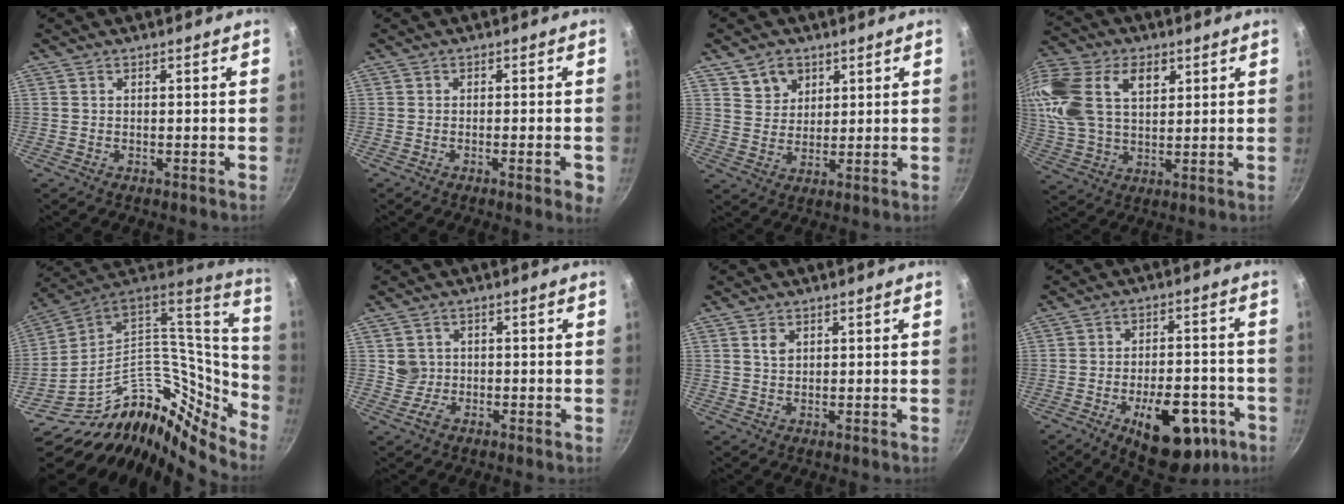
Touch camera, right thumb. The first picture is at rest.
{"total": 3.7, "force": [-1.4, 0.8, 3.3], "torque": [-0.037, 0.003, -0.021]}
{"total": 5.9, "force": [3.3, 4.5, 1.9], "torque": [-0.008, -0.010, 0.063]}
{"total": 19.1, "force": [6.5, 12.2, 13.1], "torque": [-0.271, 0.003, 0.119]}
{"total": 21.7, "force": [-12.7, 12.6, 12.3], "torque": [-0.095, 0.106, -0.226]}
{"total": 2.9, "force": [-0.6, 2.6, 1.0], "torque": [-0.004, 0.002, -0.010]}
{"total": 2.0, "force": [0.8, 1.4, 1.2], "torque": [-0.017, -0.002, 0.015]}
{"total": 17.9, "force": [-7.6, 9.2, 13.3], "torque": [-0.145, 0.034, -0.091]}